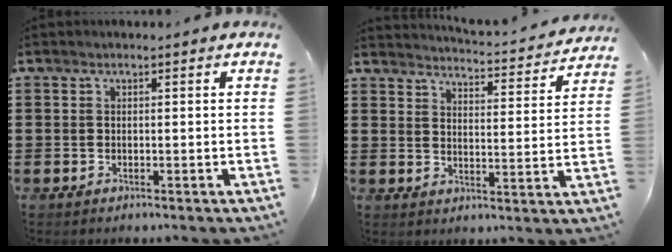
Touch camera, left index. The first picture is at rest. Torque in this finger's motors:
{"motor_torque": [2.14, 0.00, -0.16, 0.02]}